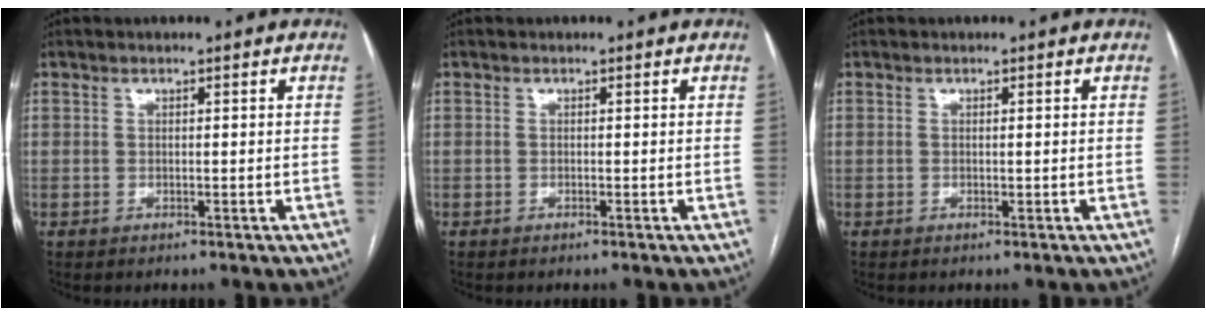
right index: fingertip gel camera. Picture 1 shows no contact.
{"total": 0.0}
{"total": 0.0}